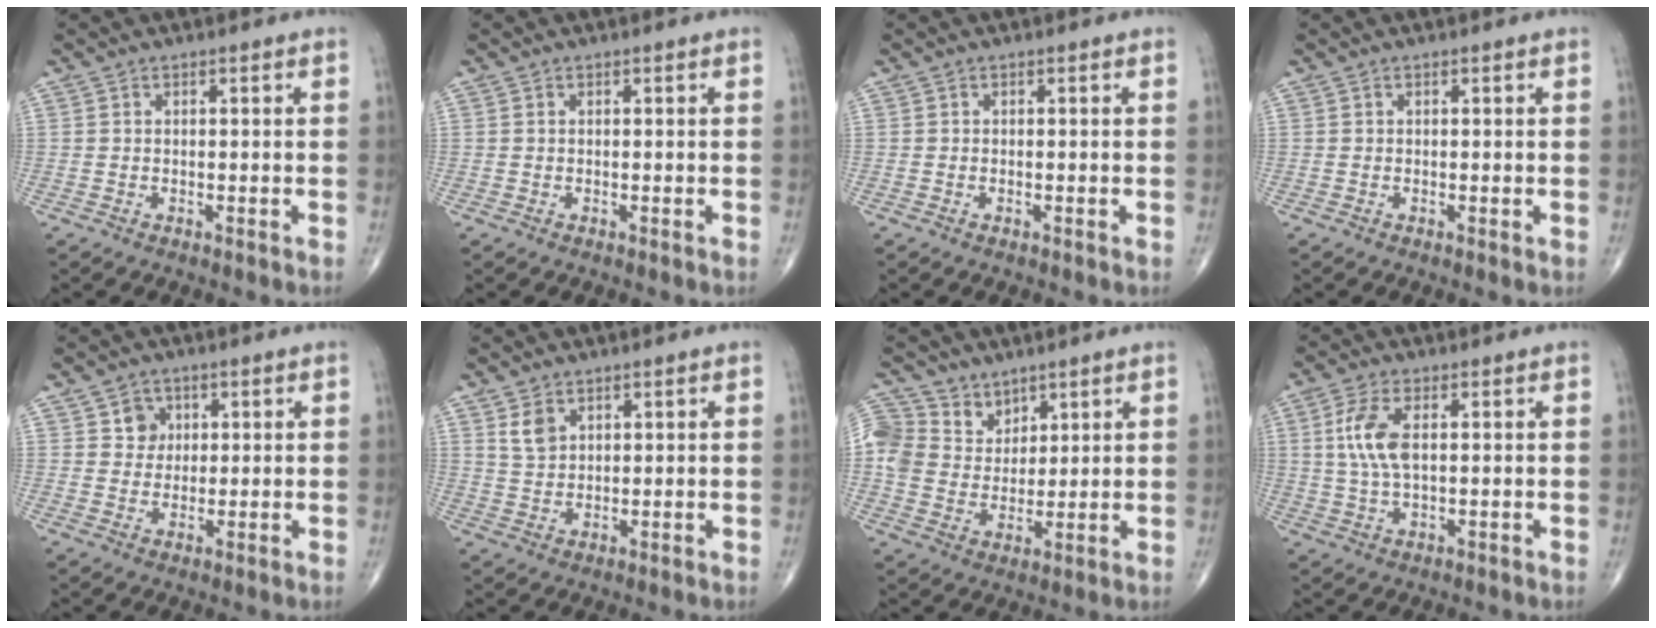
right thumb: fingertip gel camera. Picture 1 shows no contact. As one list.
[{"total": 0.0}, {"total": 0.0}, {"total": 0.0}, {"total": 4.0, "force": [1.4, 3.5, 1.1], "torque": [0.006, -0.003, 0.020]}, {"total": 3.9, "force": [2.1, 2.5, 2.1], "torque": [-0.031, -0.011, 0.047]}, {"total": 10.4, "force": [5.7, 8.2, 2.8], "torque": [-0.031, -0.021, 0.119]}, {"total": 7.5, "force": [1.5, 3.4, 6.5], "torque": [-0.149, 0.001, 0.030]}]